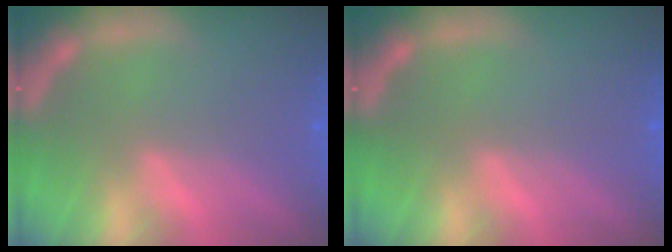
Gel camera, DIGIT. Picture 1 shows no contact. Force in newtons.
{"total": 0.0}